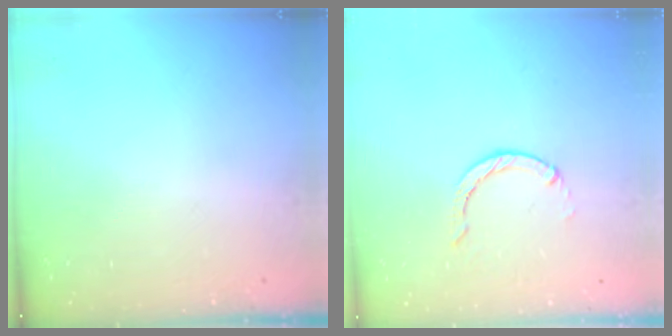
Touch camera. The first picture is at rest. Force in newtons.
{"total": 0.0}